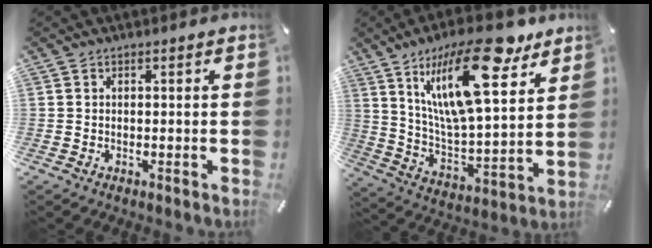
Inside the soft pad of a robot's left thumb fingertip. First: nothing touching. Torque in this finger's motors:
{"motor_torque": [2.81, 2.20, 1.57, -1.20, 0.66]}